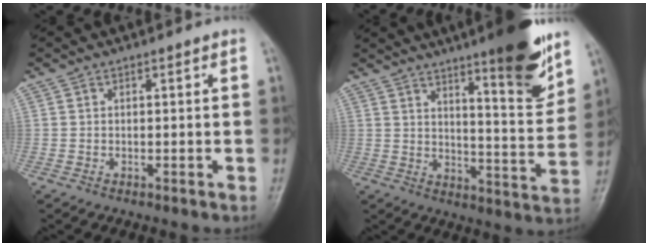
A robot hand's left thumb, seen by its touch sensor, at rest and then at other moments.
{"total": 14.9, "force": [9.8, 2.3, 11.0], "torque": [-0.130, -0.067, 0.146]}